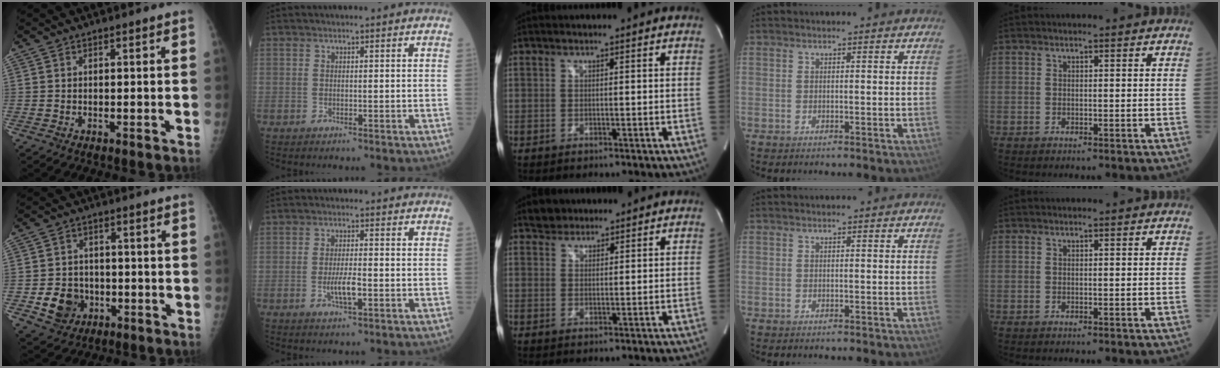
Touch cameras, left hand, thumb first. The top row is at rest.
{"thumb": {"total": 7.3, "force": [-2.2, 6.3, 3.0], "torque": [-0.026, 0.011, -0.031]}, "index": {"total": 3.7, "force": [-1.1, 0.8, 3.5], "torque": [-0.071, -0.002, -0.019]}, "middle": {"total": 2.5, "force": [2.0, 1.5, 0.0], "torque": [-0.001, 0.012, 0.031]}}